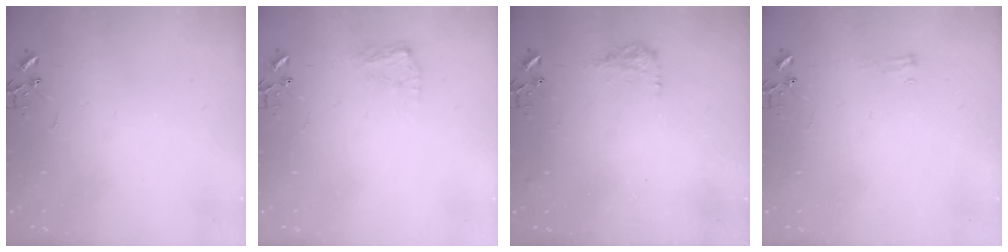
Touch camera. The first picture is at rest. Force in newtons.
{"total": 7.9, "press": 7.9, "slide": 0.3}
{"total": 9.2, "press": 9.2, "slide": 0.4}
{"total": 4.4, "press": 4.3, "slide": 0.5}